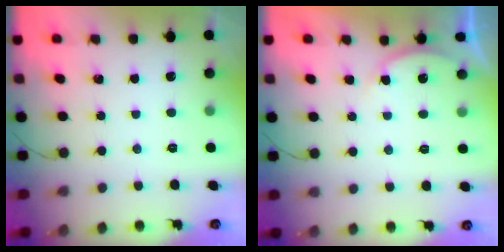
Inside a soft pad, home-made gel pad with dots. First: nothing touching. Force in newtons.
{"total": 3.2, "press": 3.1, "slide": 0.6}